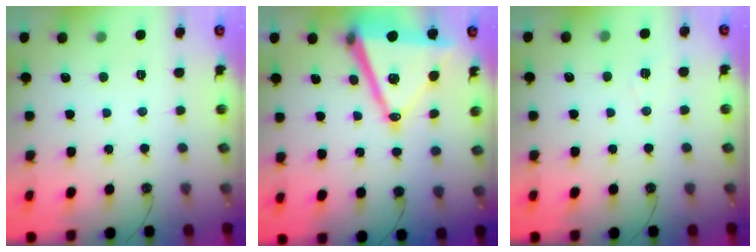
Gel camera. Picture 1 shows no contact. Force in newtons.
{"total": 18.0, "press": 17.6, "slide": 3.7}
{"total": 2.7, "press": 2.3, "slide": 1.4}